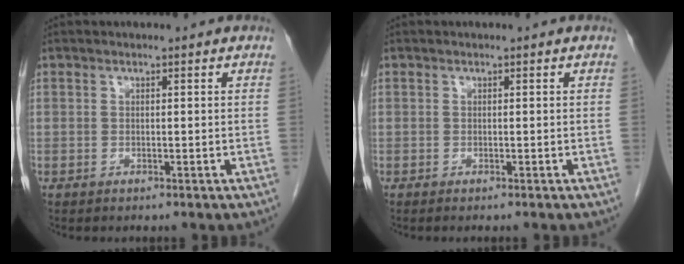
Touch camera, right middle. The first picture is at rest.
{"total": 0.9, "force": [-0.8, 0.0, 0.4], "torque": [-0.002, 0.001, -0.009]}